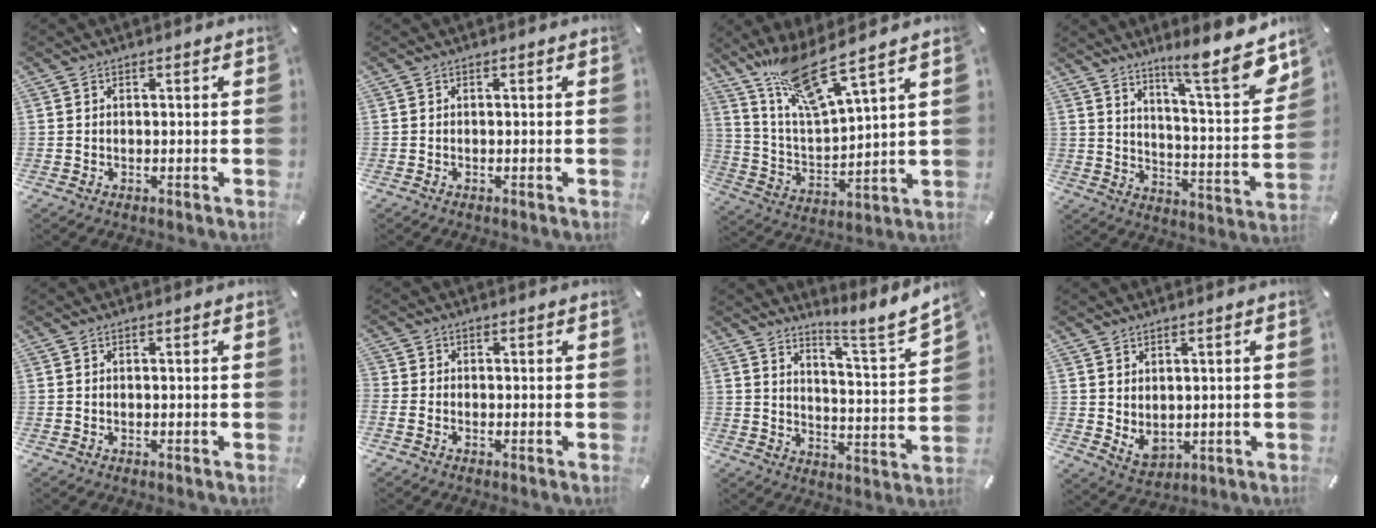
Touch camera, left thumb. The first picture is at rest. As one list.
[{"total": 0.0}, {"total": 17.0, "force": [13.4, 2.8, 10.1], "torque": [-0.211, -0.069, 0.231]}, {"total": 14.8, "force": [11.9, 2.1, 8.4], "torque": [-0.113, -0.111, 0.189]}, {"total": 0.0}, {"total": 1.1, "force": [-0.5, 0.8, 0.5], "torque": [-0.008, 0.003, -0.010]}, {"total": 7.4, "force": [6.4, 0.6, 3.5], "torque": [-0.047, -0.074, 0.101]}, {"total": 3.7, "force": [1.9, 2.8, 1.5], "torque": [-0.024, -0.015, 0.035]}]